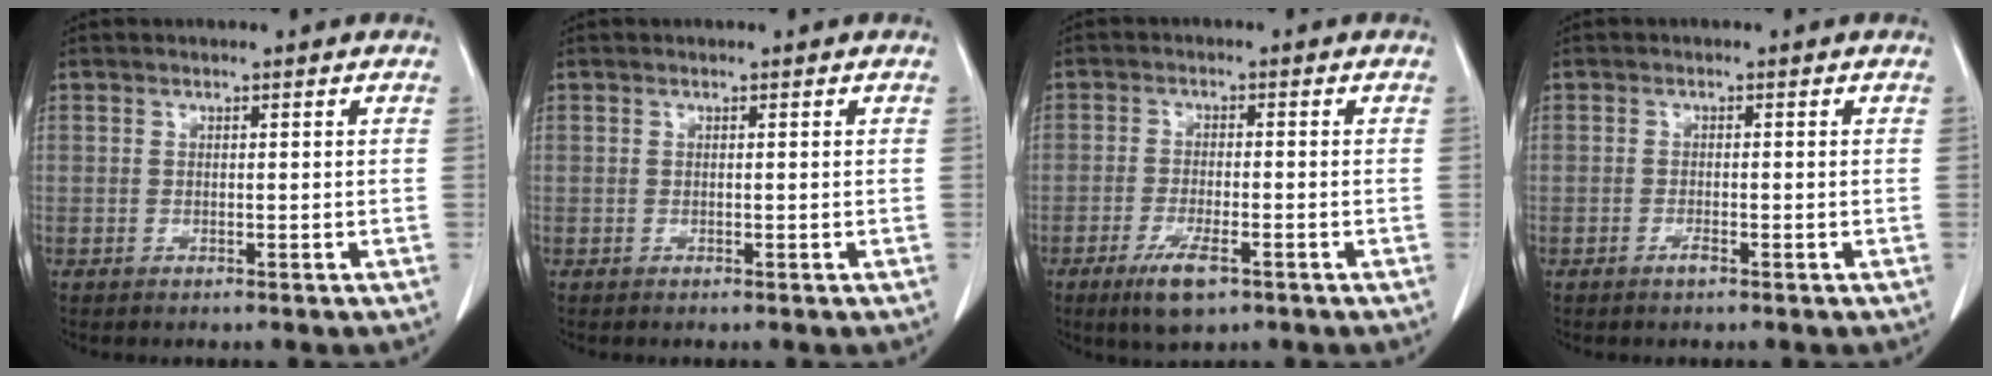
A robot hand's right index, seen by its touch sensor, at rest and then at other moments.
{"total": 0.0}
{"total": 5.8, "force": [-3.3, 1.4, 4.5], "torque": [-0.089, -0.011, -0.052]}
{"total": 1.0, "force": [-0.7, 0.0, 0.7], "torque": [-0.016, -0.001, -0.012]}